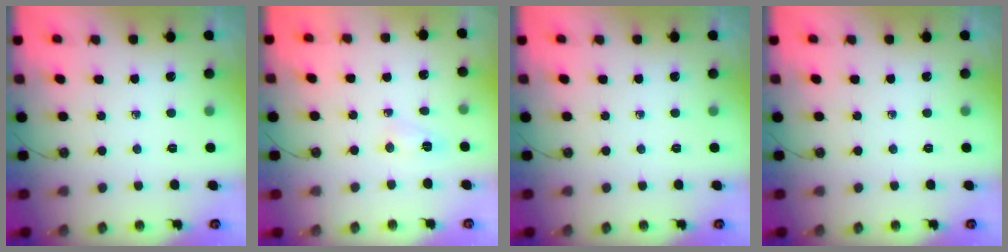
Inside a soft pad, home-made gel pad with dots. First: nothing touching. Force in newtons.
{"total": 2.9, "press": 2.8, "slide": 0.5}
{"total": 0.0}
{"total": 0.0}